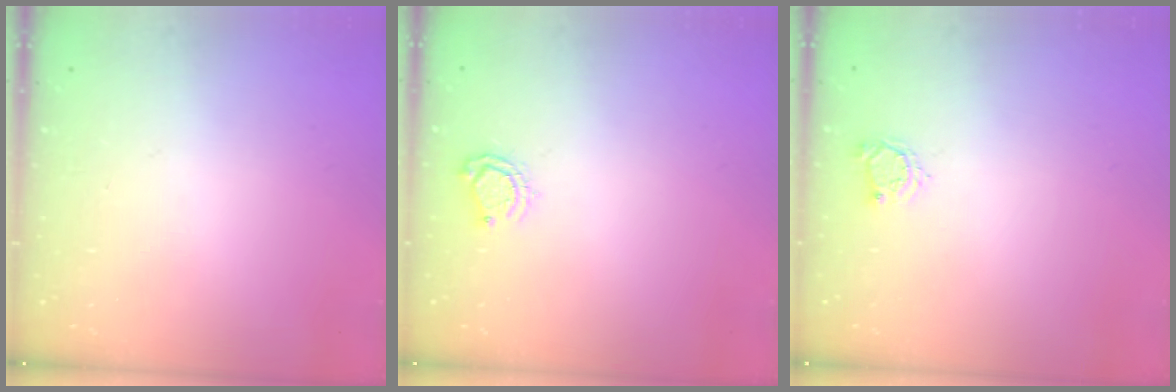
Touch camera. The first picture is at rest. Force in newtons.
{"total": 5.5, "press": 5.5, "slide": 0.6}
{"total": 4.5, "press": 4.4, "slide": 0.4}